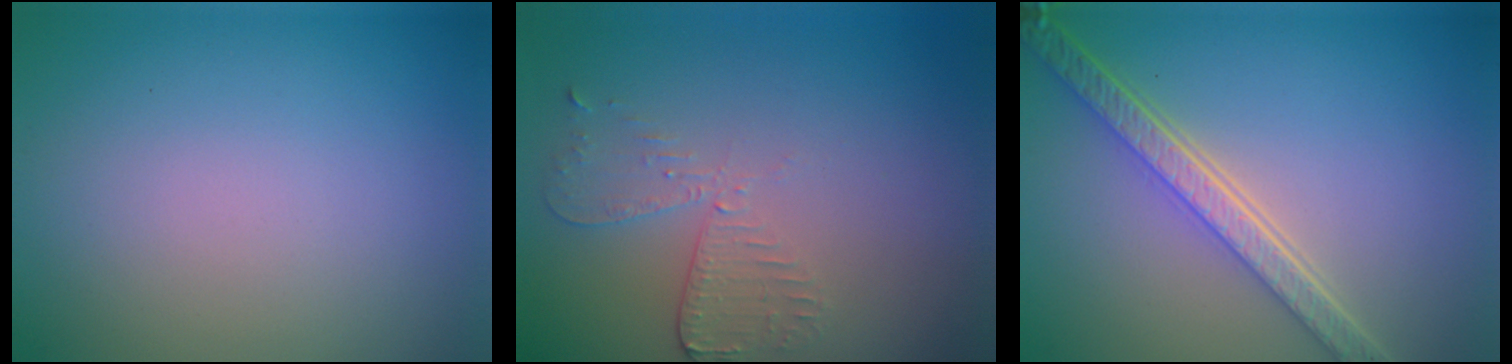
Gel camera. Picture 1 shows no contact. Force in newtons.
{"total": 2.7, "press": 2.4, "slide": 1.2}
{"total": 5.7, "press": 4.2, "slide": 3.9}